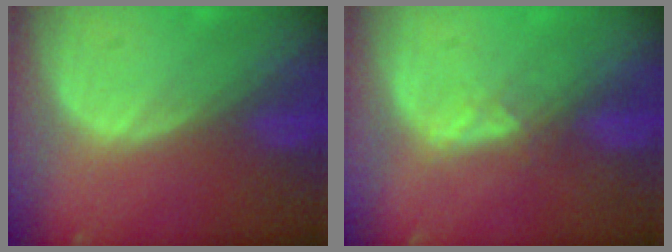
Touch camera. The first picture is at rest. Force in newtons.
{"total": 2.0, "press": 1.9, "slide": 0.7}